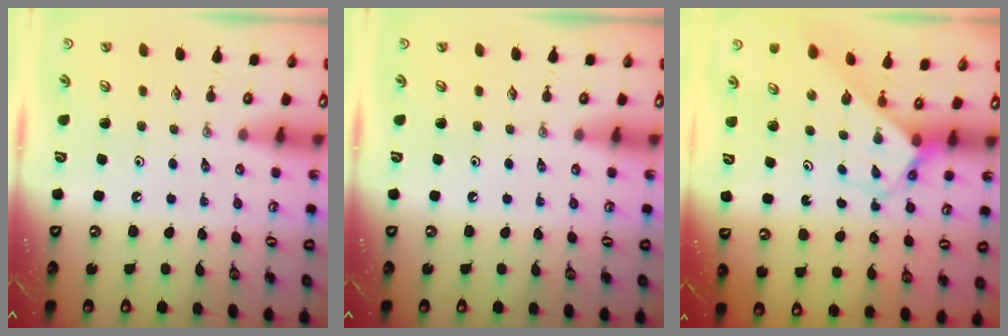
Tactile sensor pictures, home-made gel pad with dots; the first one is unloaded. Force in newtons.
{"total": 0.0}
{"total": 2.9, "press": 2.9, "slide": 0.2}